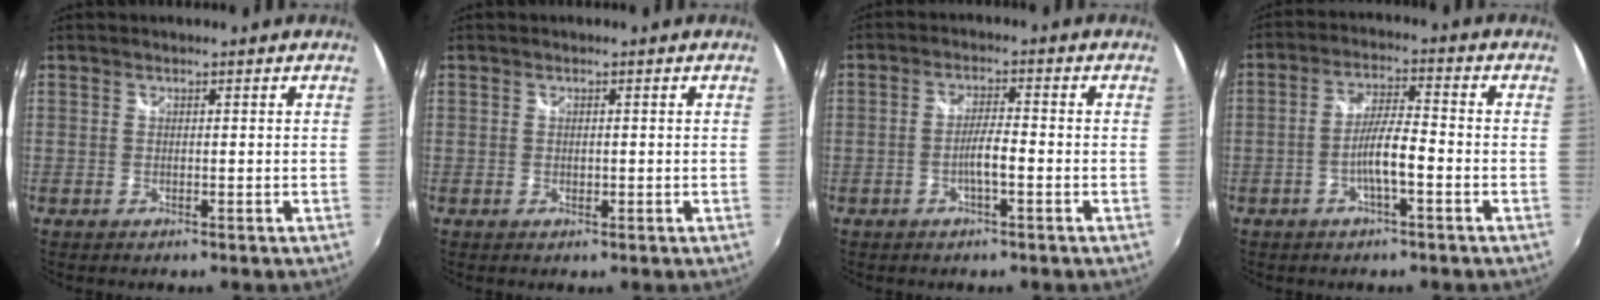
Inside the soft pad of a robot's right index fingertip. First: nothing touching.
{"total": 0.6, "force": [0.0, 0.6, 0.3], "torque": [-0.004, -0.001, 0.001]}
{"total": 3.7, "force": [-1.5, 0.4, 3.4], "torque": [-0.065, 0.003, -0.027]}
{"total": 6.0, "force": [-2.4, 0.8, 5.5], "torque": [-0.106, 0.004, -0.042]}